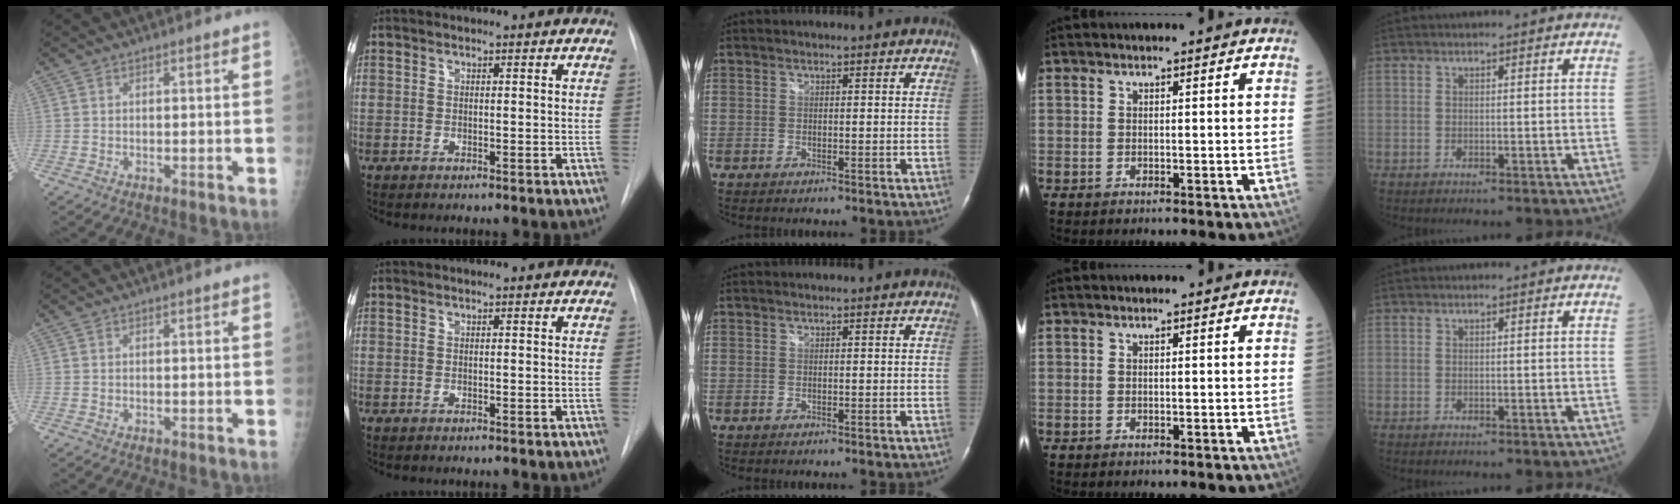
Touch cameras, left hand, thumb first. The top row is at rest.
{}